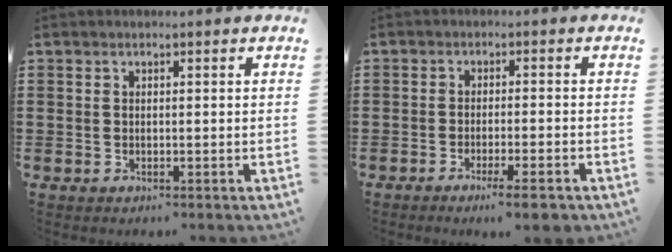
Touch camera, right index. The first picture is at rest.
{"total": 4.2, "force": [-3.2, 0.1, 2.8], "torque": [-0.044, -0.009, -0.055]}